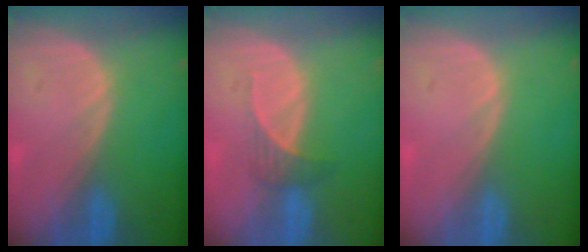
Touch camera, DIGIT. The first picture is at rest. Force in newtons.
{"total": 2.5, "press": 2.3, "slide": 0.9}
{"total": 0.0}